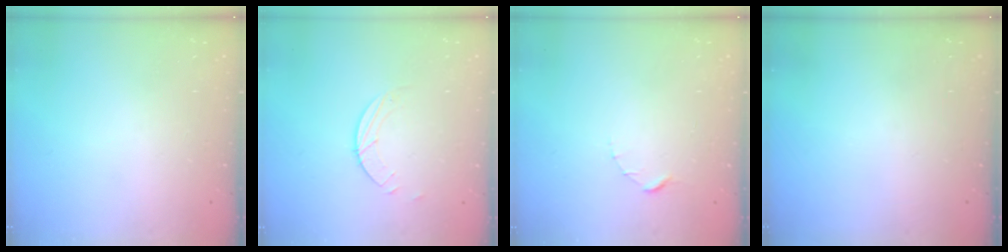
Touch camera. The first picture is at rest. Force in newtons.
{"total": 1.7, "press": 1.7, "slide": 0.2}
{"total": 1.5, "press": 1.5, "slide": 0.2}
{"total": 0.0}